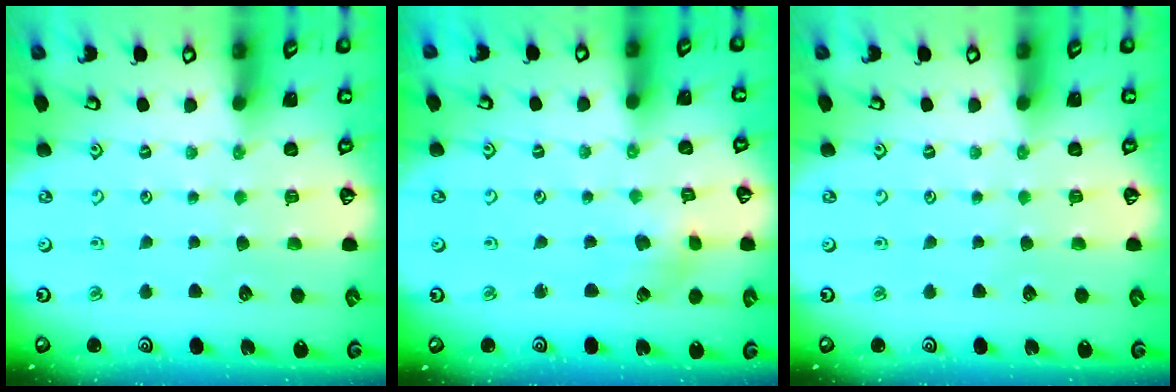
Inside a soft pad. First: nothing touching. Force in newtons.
{"total": 2.9, "press": 2.9, "slide": 0.5}
{"total": 0.0}